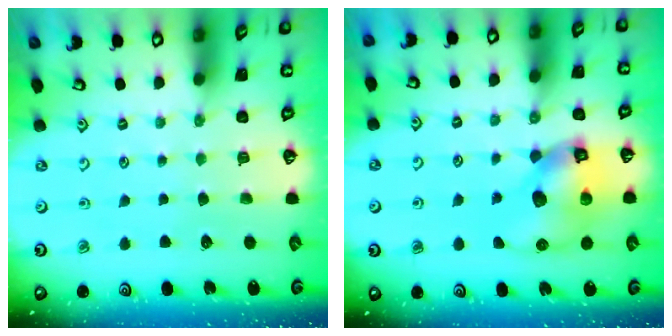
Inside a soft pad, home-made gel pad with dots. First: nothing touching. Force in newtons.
{"total": 13.6, "press": 13.4, "slide": 1.9}